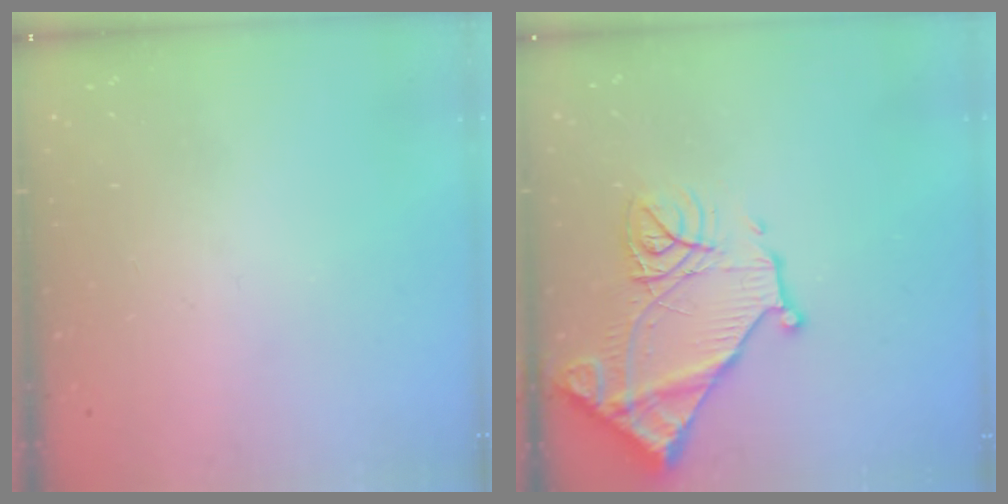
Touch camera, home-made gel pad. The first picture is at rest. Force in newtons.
{"total": 17.7, "press": 17.7, "slide": 1.5}